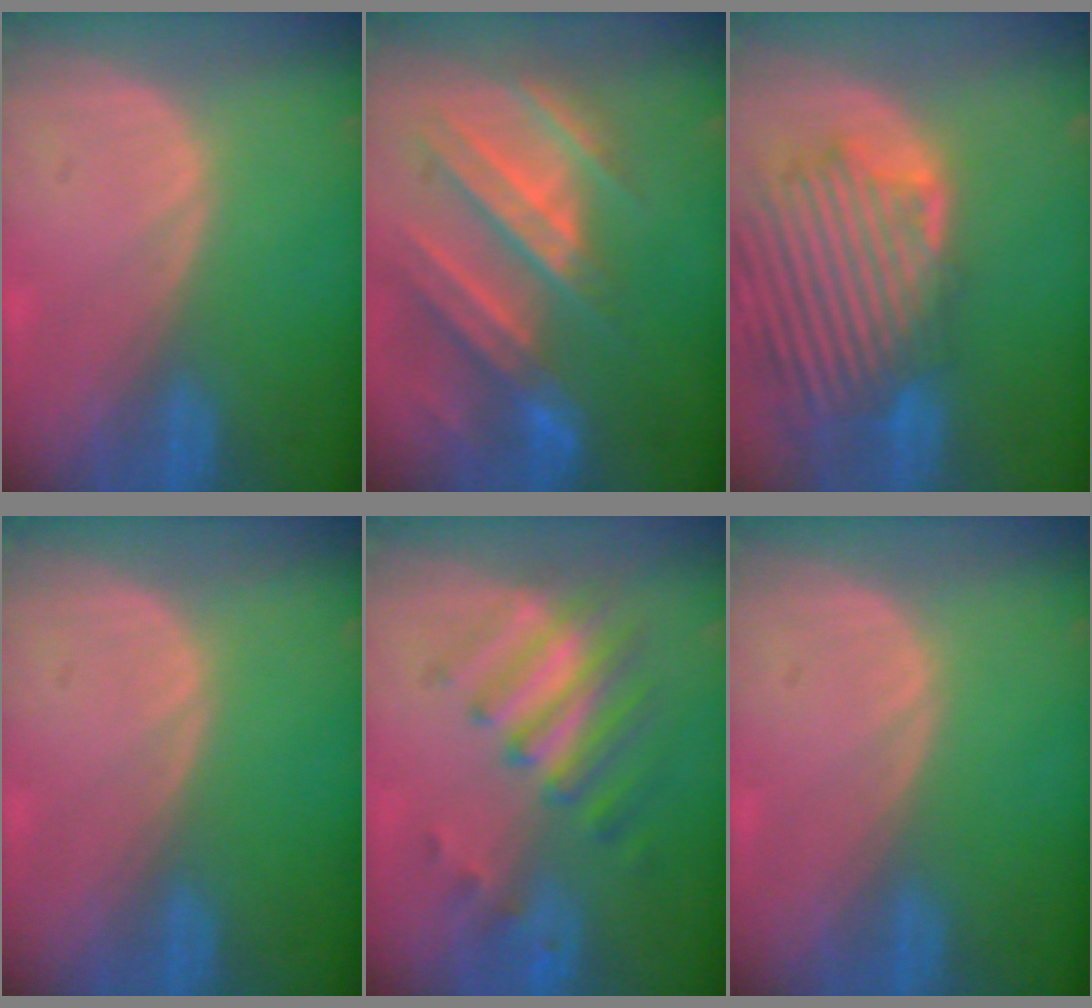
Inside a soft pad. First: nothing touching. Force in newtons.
{"total": 10.5, "press": 9.6, "slide": 4.2}
{"total": 13.5, "press": 11.7, "slide": 6.8}
{"total": 0.0}
{"total": 7.9, "press": 7.1, "slide": 3.5}
{"total": 0.0}